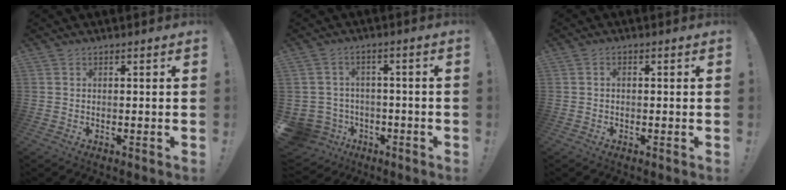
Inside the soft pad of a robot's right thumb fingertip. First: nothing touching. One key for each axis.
{"total": 7.1, "fx": -2.2, "fy": 6.5, "fz": 1.6, "tx": -0.063, "ty": 0.012, "tz": -0.032}
{"total": 1.0, "fx": -0.5, "fy": 0.5, "fz": 0.6, "tx": -0.011, "ty": 0.003, "tz": -0.010}